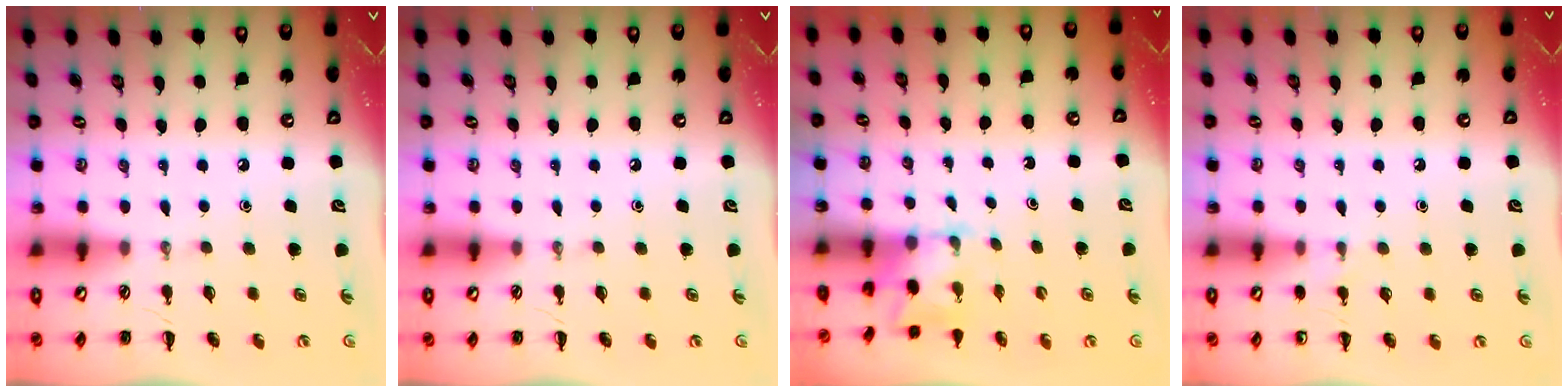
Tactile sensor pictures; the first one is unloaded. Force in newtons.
{"total": 0.0}
{"total": 1.7, "press": 1.6, "slide": 0.6}
{"total": 5.0, "press": 4.8, "slide": 1.5}